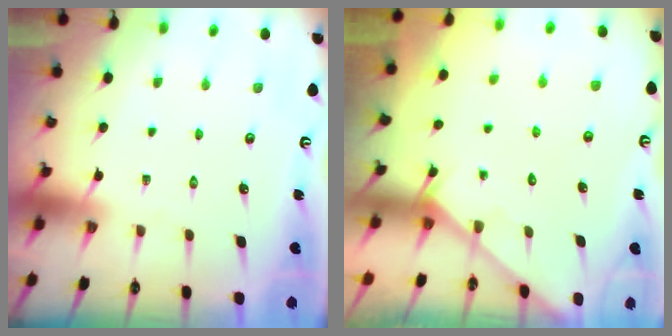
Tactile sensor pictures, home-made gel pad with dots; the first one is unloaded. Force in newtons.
{"total": 2.1, "press": 2.1, "slide": 0.1}